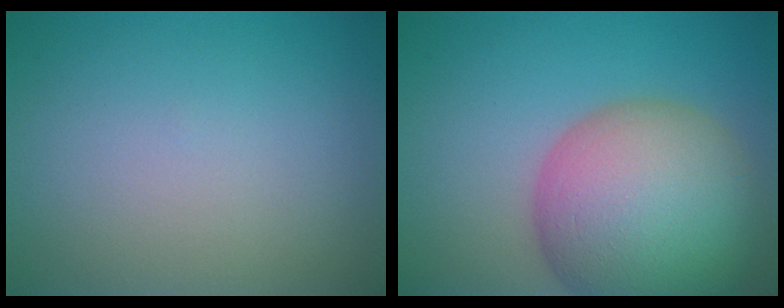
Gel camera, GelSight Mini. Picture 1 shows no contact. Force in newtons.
{"total": 13.3, "press": 13.2, "slide": 0.9}